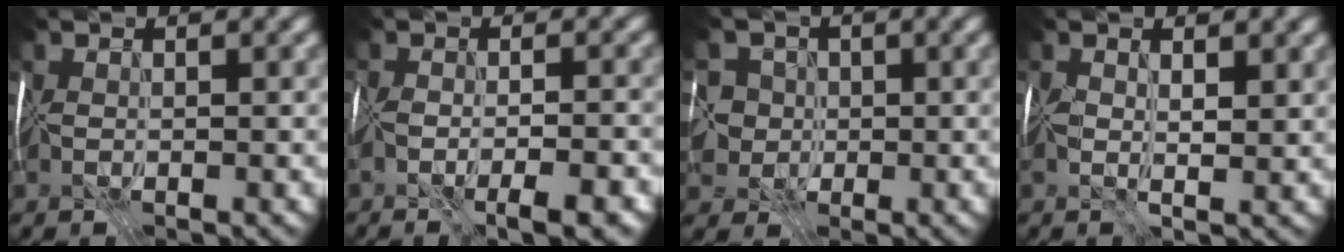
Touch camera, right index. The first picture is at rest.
{"total": 5.4, "force": [-3.4, 1.3, 4.0], "torque": [-0.053, 0.003, -0.047]}
{"total": 5.4, "force": [-0.2, 5.0, 2.0], "torque": [-0.027, 0.030, -0.029]}
{"total": 2.5, "force": [0.7, 1.0, 2.1], "torque": [-0.042, 0.001, 0.012]}